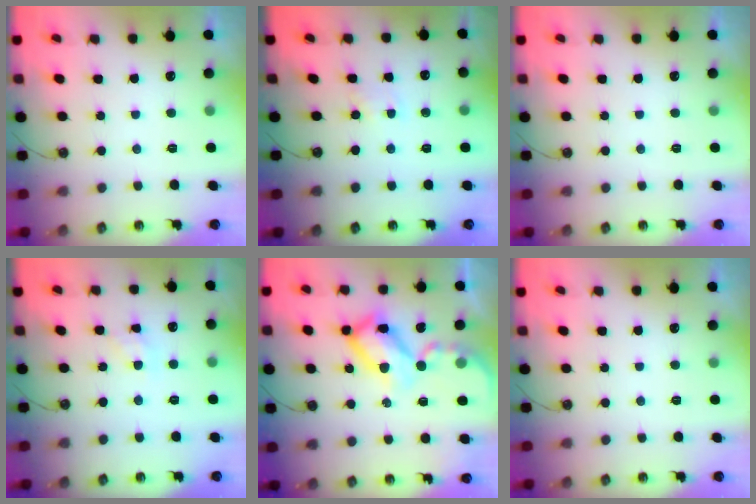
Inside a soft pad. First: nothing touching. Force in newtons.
{"total": 2.0, "press": 2.0, "slide": 0.3}
{"total": 0.0}
{"total": 5.6, "press": 5.6, "slide": 0.3}
{"total": 17.7, "press": 17.7, "slide": 1.7}
{"total": 0.0}